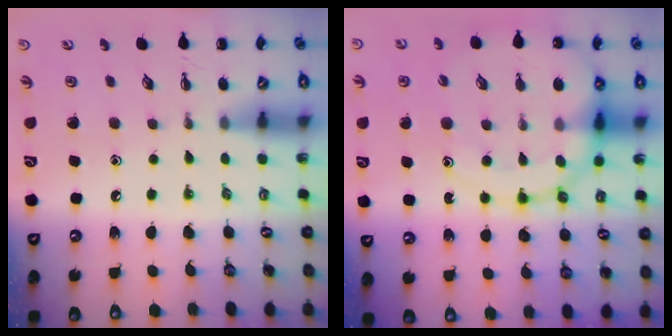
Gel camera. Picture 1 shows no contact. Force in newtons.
{"total": 15.2, "press": 14.9, "slide": 2.8}